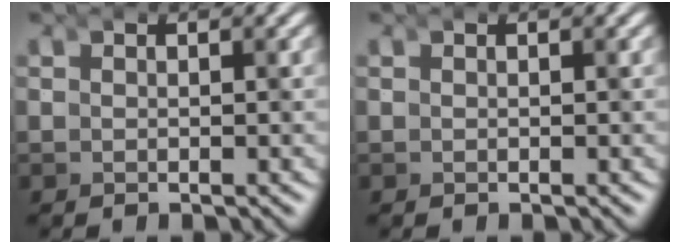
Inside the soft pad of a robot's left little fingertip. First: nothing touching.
{"total": 0.0}